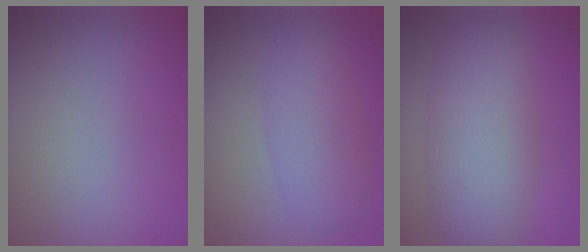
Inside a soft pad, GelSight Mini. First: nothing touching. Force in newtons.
{"total": 4.0, "press": 4.0, "slide": 0.0}
{"total": 7.0, "press": 7.0, "slide": 0.1}